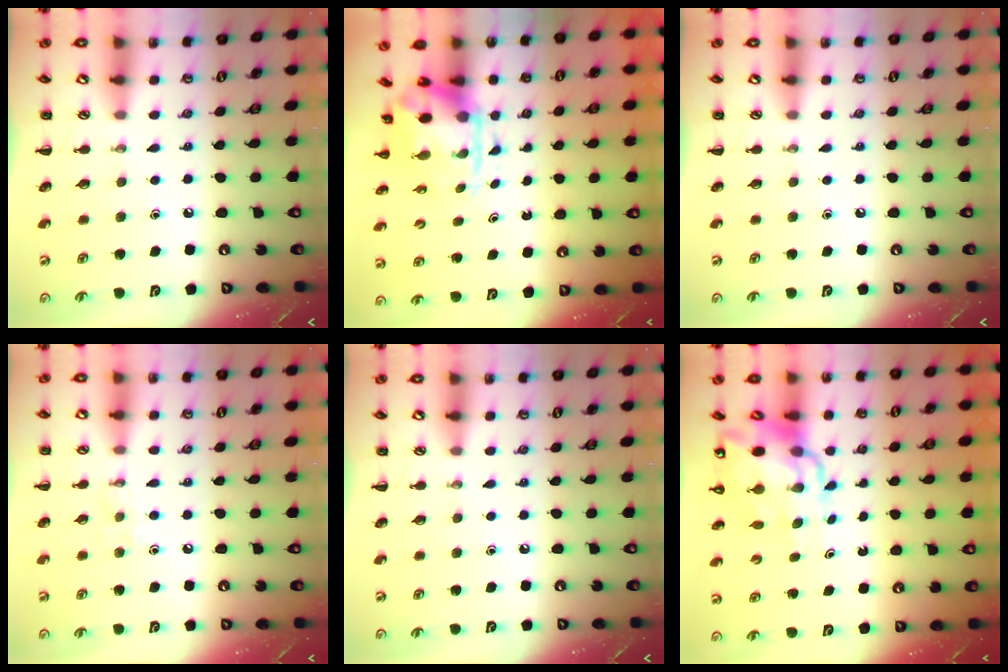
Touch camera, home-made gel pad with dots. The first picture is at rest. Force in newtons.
{"total": 3.7, "press": 3.6, "slide": 0.9}
{"total": 0.0}
{"total": 3.8, "press": 3.7, "slide": 1.2}
{"total": 0.0}
{"total": 11.2, "press": 10.7, "slide": 3.1}